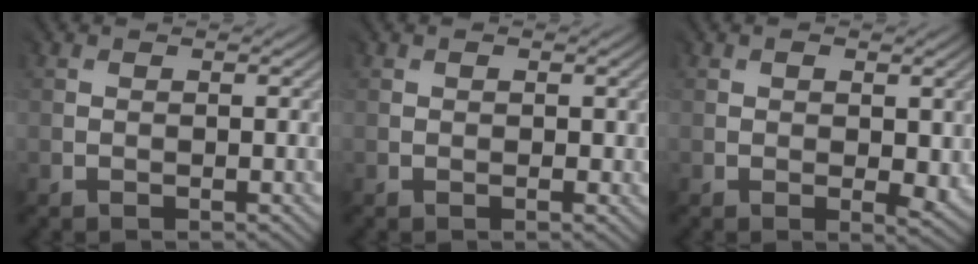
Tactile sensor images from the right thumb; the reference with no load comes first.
{"total": 1.0, "force": [0.1, 0.8, 0.6], "torque": [-0.010, -0.001, 0.004]}
{"total": 3.3, "force": [0.1, 2.2, 2.5], "torque": [-0.035, -0.008, 0.010]}